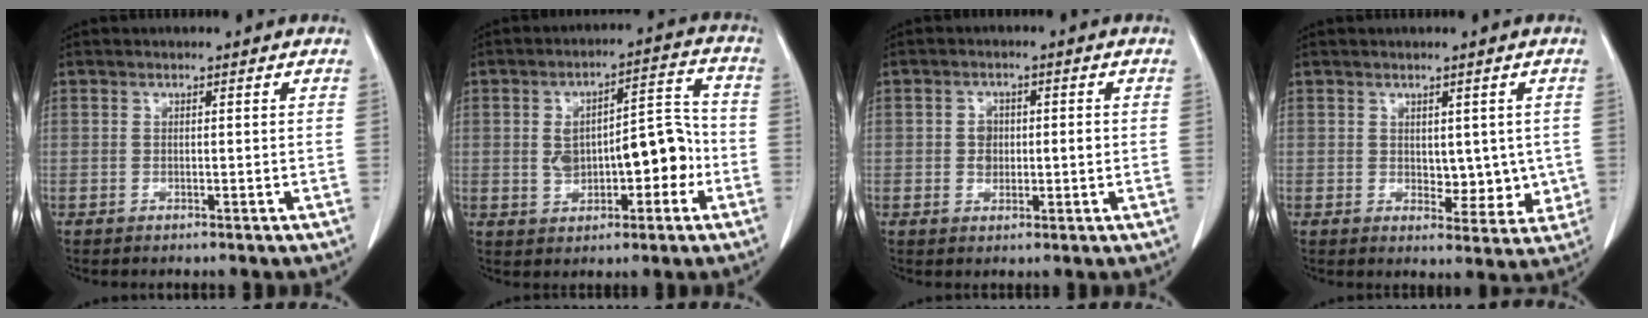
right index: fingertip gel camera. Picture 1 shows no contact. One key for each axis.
{"total": 10.8, "fx": -1.4, "fy": 4.7, "fz": 9.6, "tx": -0.153, "ty": 0.039, "tz": -0.009}
{"total": 3.2, "fx": 0.0, "fy": 2.4, "fz": 2.2, "tx": -0.034, "ty": 0.007, "tz": 0.004}
{"total": 5.4, "fx": 0.4, "fy": 3.4, "fz": 4.3, "tx": -0.038, "ty": -0.006, "tz": 0.014}